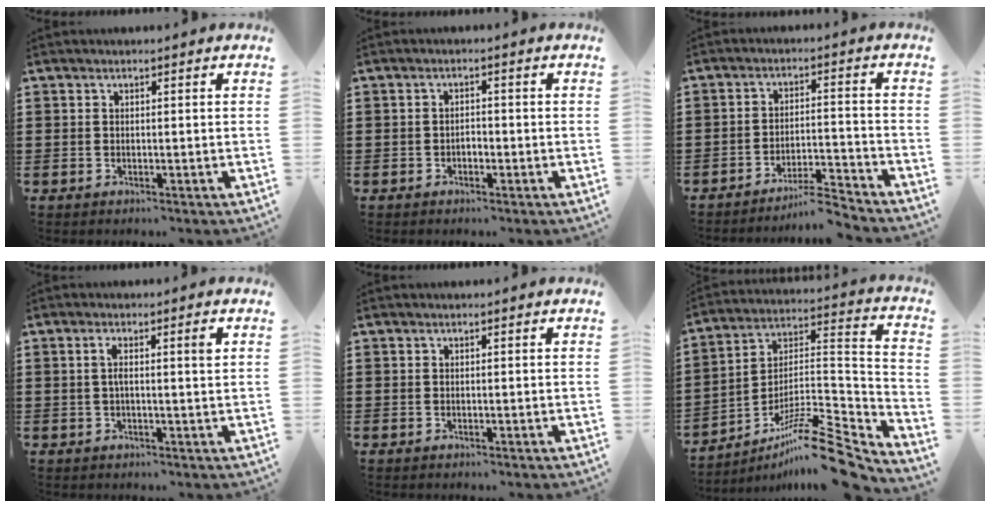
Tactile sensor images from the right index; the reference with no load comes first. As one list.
[{"total": 1.2, "force": [-0.6, 0.6, 0.9], "torque": [-0.019, 0.000, -0.013]}, {"total": 5.2, "force": [-4.9, -0.1, 1.9], "torque": [-0.032, -0.006, -0.094]}, {"total": 2.8, "force": [0.5, 0.0, 2.8], "torque": [-0.053, -0.001, 0.004]}, {"total": 0.0}, {"total": 13.3, "force": [-10.1, 2.3, 8.3], "torque": [-0.124, 0.036, -0.187]}]